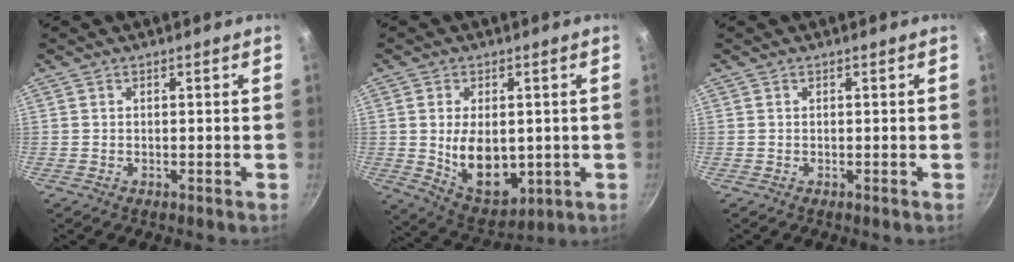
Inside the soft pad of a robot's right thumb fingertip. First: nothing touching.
{"total": 12.5, "force": [-0.4, 7.9, 9.6], "torque": [-0.130, -0.018, 0.016]}
{"total": 0.0}